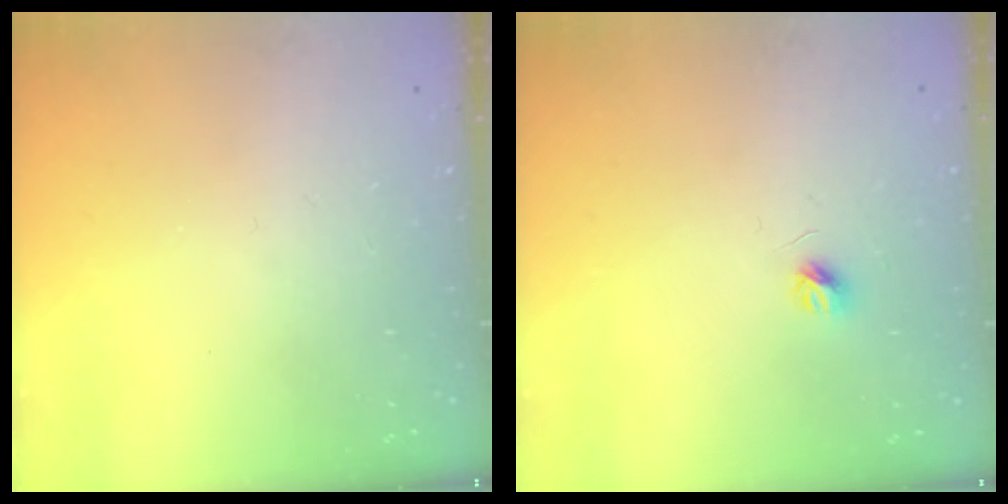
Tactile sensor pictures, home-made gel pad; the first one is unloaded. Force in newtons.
{"total": 3.6, "press": 3.6, "slide": 0.4}